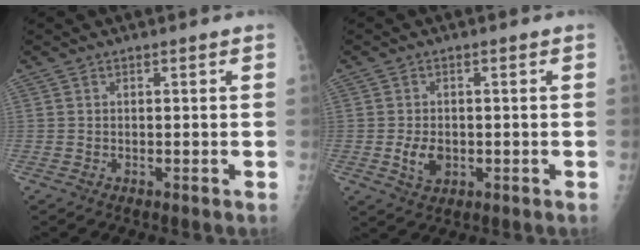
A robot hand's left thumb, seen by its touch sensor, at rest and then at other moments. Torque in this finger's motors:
{"motor_torque": [-0.45, 0.55, 0.26, -0.19, 0.04]}